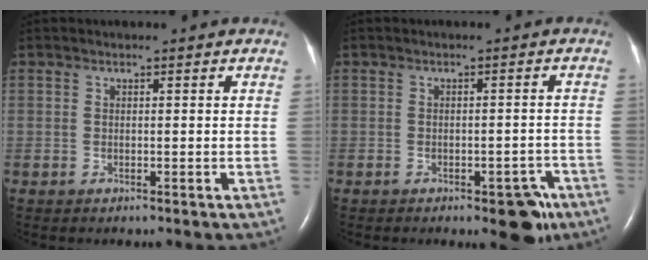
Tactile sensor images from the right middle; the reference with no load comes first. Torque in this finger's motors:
{"motor_torque": [0.00, -0.10, 0.16, 0.03]}